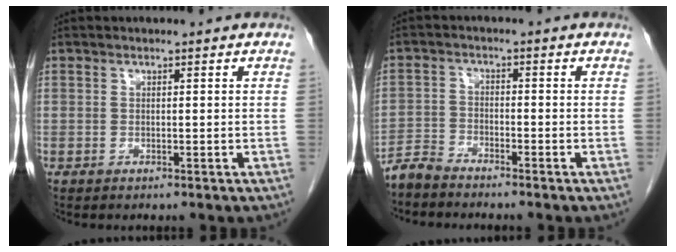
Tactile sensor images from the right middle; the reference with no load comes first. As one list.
[{"total": 3.3, "force": [-3.3, 0.4, 0.3], "torque": [-0.005, -0.010, -0.069]}]